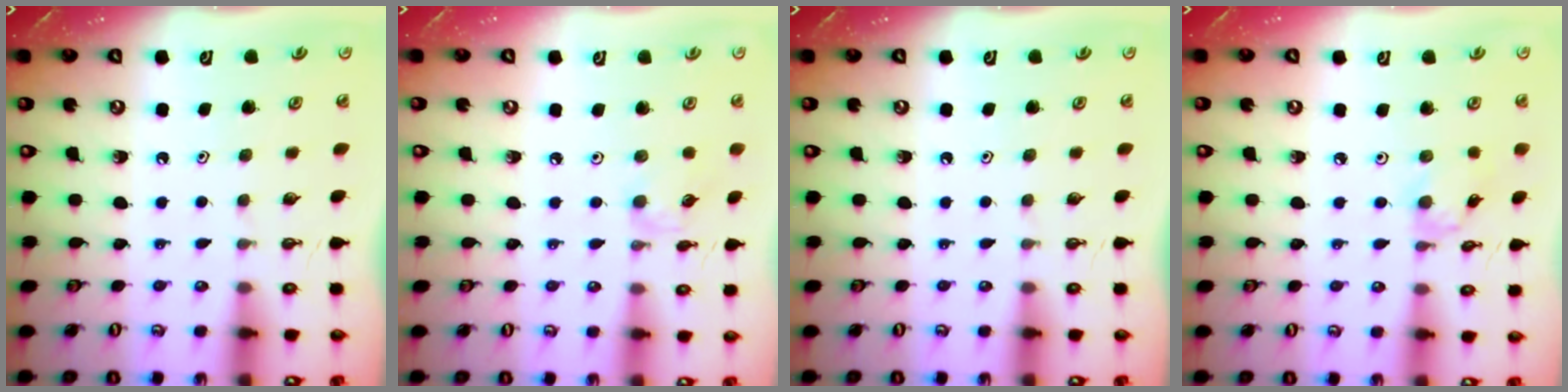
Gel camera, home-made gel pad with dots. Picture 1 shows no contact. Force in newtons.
{"total": 1.5, "press": 1.5, "slide": 0.4}
{"total": 0.0}
{"total": 1.4, "press": 1.4, "slide": 0.1}